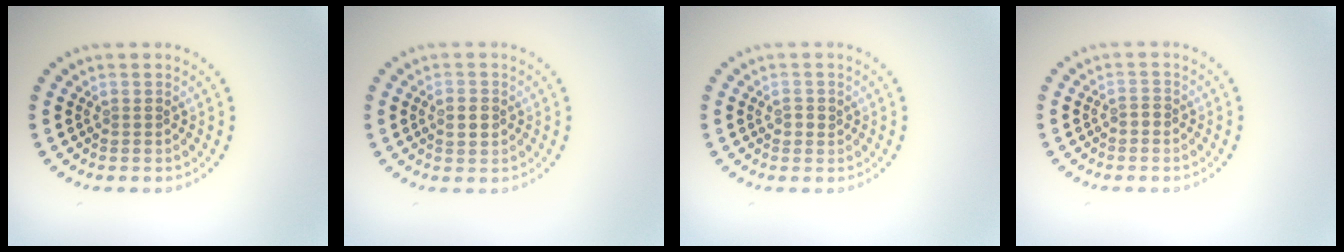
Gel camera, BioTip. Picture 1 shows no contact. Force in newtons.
{"total": 1.8, "press": 1.8, "slide": 0.1}
{"total": 1.1, "press": 1.1, "slide": 0.4}
{"total": 0.9, "press": 0.8, "slide": 0.1}